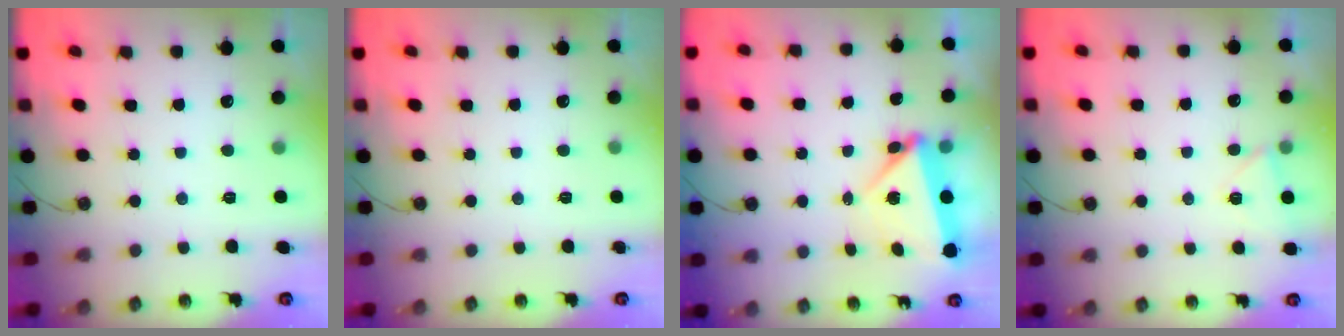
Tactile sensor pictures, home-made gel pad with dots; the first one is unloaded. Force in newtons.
{"total": 0.0}
{"total": 5.7, "press": 5.7, "slide": 0.7}
{"total": 4.8, "press": 4.1, "slide": 2.4}